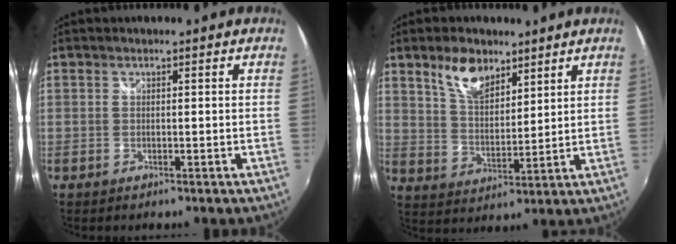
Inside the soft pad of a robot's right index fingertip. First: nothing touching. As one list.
[{"total": 8.7, "force": [5.8, 4.3, 4.9], "torque": [-0.087, 0.010, 0.110]}]